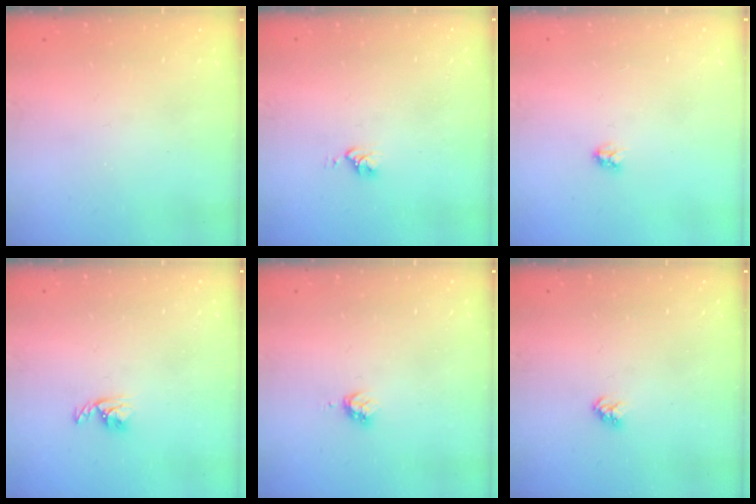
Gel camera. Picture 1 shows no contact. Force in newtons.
{"total": 2.8, "press": 2.8, "slide": 0.4}
{"total": 2.9, "press": 2.9, "slide": 0.3}
{"total": 4.3, "press": 4.2, "slide": 0.8}
{"total": 2.9, "press": 2.8, "slide": 0.4}
{"total": 3.2, "press": 3.1, "slide": 0.3}